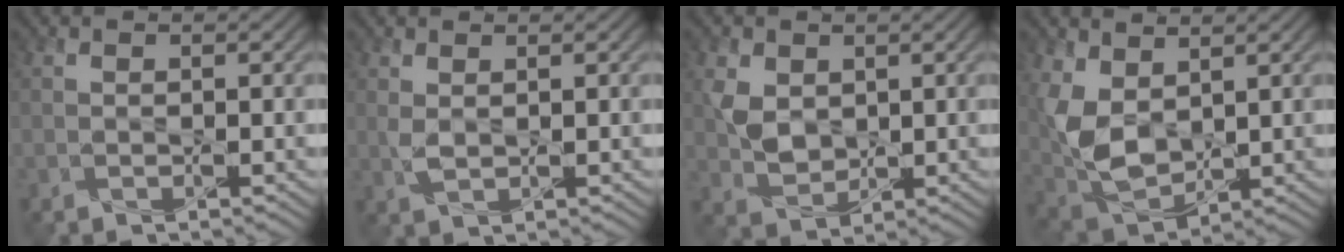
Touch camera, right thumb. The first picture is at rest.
{"total": 1.5, "force": [0.5, 0.7, 1.2], "torque": [-0.036, -0.001, 0.015]}
{"total": 4.5, "force": [1.2, 3.4, 2.6], "torque": [-0.071, -0.004, 0.027]}
{"total": 7.8, "force": [2.1, 5.0, 5.6], "torque": [-0.151, -0.011, 0.045]}